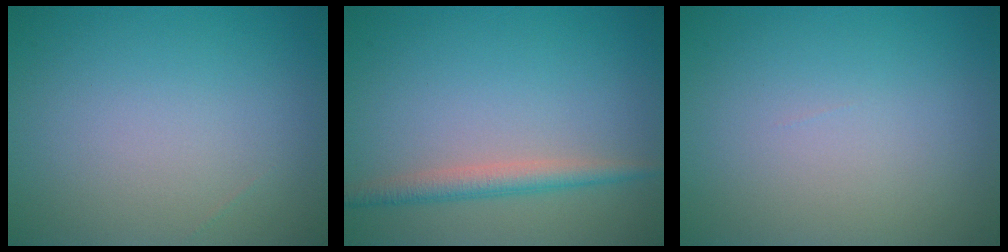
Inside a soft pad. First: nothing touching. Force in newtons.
{"total": 2.4, "press": 2.4, "slide": 0.1}
{"total": 0.0}